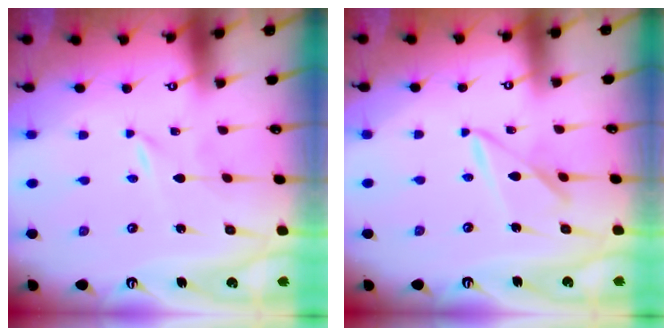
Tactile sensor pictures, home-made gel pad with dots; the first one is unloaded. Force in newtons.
{"total": 9.1, "press": 9.1, "slide": 0.5}